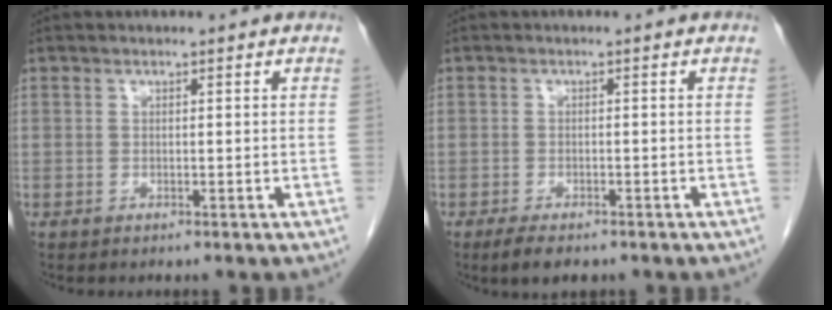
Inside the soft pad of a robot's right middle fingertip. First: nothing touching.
{"total": 3.5, "force": [-2.5, 1.2, 2.1], "torque": [-0.042, -0.008, -0.035]}